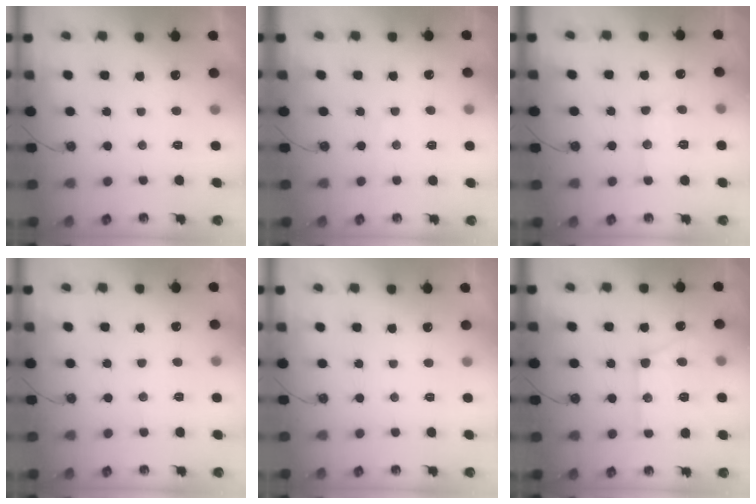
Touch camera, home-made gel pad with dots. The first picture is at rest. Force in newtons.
{"total": 3.3, "press": 3.3, "slide": 0.5}
{"total": 12.0, "press": 11.9, "slide": 1.2}
{"total": 5.4, "press": 5.4, "slide": 0.8}
{"total": 0.0}
{"total": 13.8, "press": 13.8, "slide": 0.9}